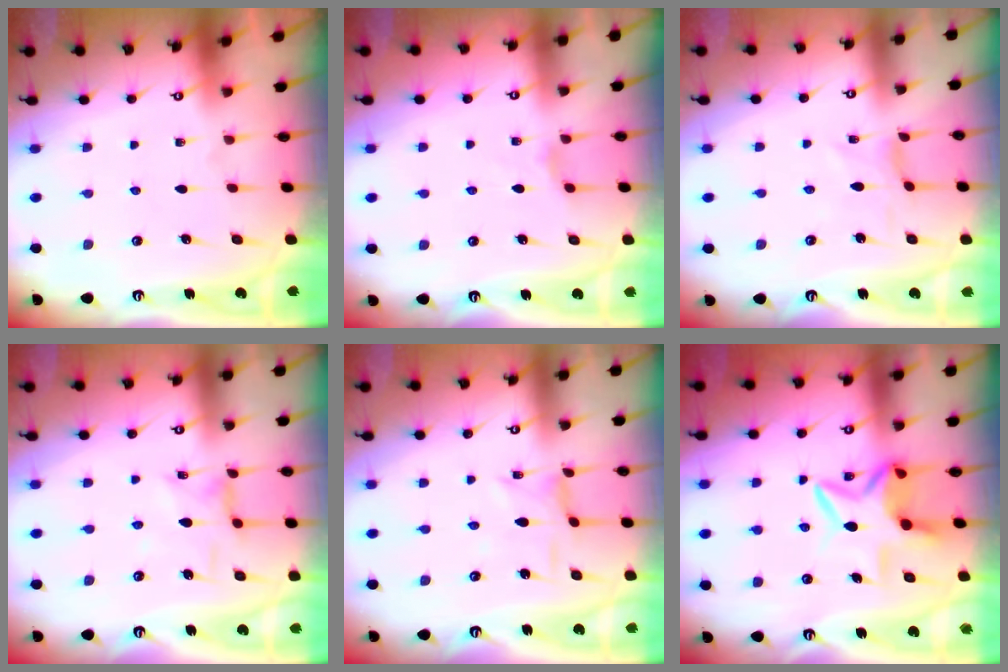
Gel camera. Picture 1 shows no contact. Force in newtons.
{"total": 2.2, "press": 2.2, "slide": 0.4}
{"total": 0.7, "press": 0.6, "slide": 0.3}
{"total": 2.4, "press": 2.4, "slide": 0.3}
{"total": 1.7, "press": 1.6, "slide": 0.3}
{"total": 8.6, "press": 8.6, "slide": 0.9}